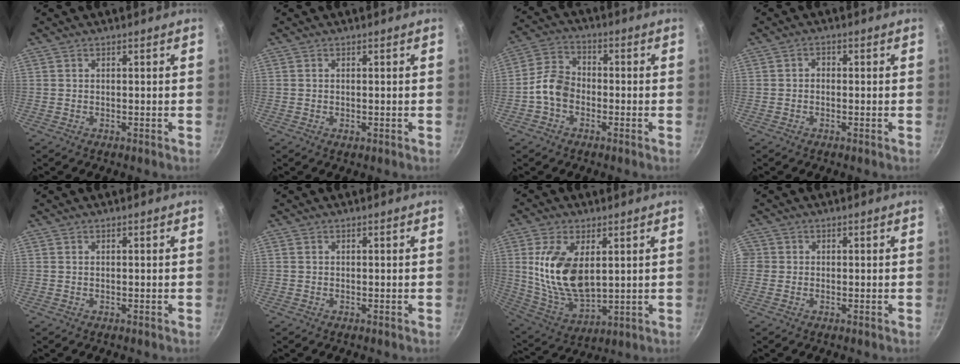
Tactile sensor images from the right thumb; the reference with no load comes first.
{"total": 0.7, "force": [-0.1, 0.4, 0.6], "torque": [-0.008, 0.000, -0.003]}
{"total": 7.0, "force": [-2.3, 5.1, 4.2], "torque": [-0.064, 0.029, -0.057]}
{"total": 1.4, "force": [-0.3, 1.1, 0.8], "torque": [-0.012, 0.008, -0.007]}
{"total": 0.0}
{"total": 0.0}
{"total": 15.2, "force": [3.2, 8.2, 12.4], "torque": [-0.229, -0.027, 0.073]}
{"total": 1.8, "force": [-0.2, 1.8, 0.3], "torque": [0.006, 0.003, -0.008]}